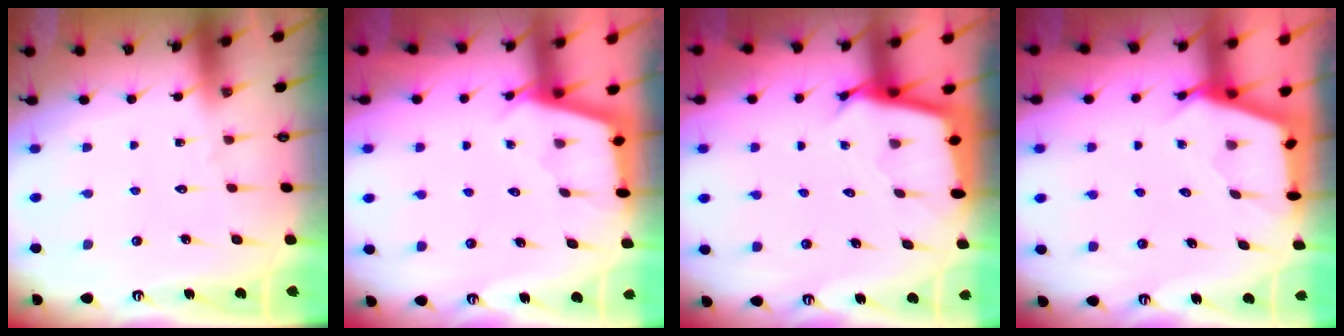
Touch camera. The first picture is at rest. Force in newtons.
{"total": 2.4, "press": 2.4, "slide": 0.1}
{"total": 2.7, "press": 2.7, "slide": 0.1}
{"total": 2.7, "press": 2.7, "slide": 0.3}